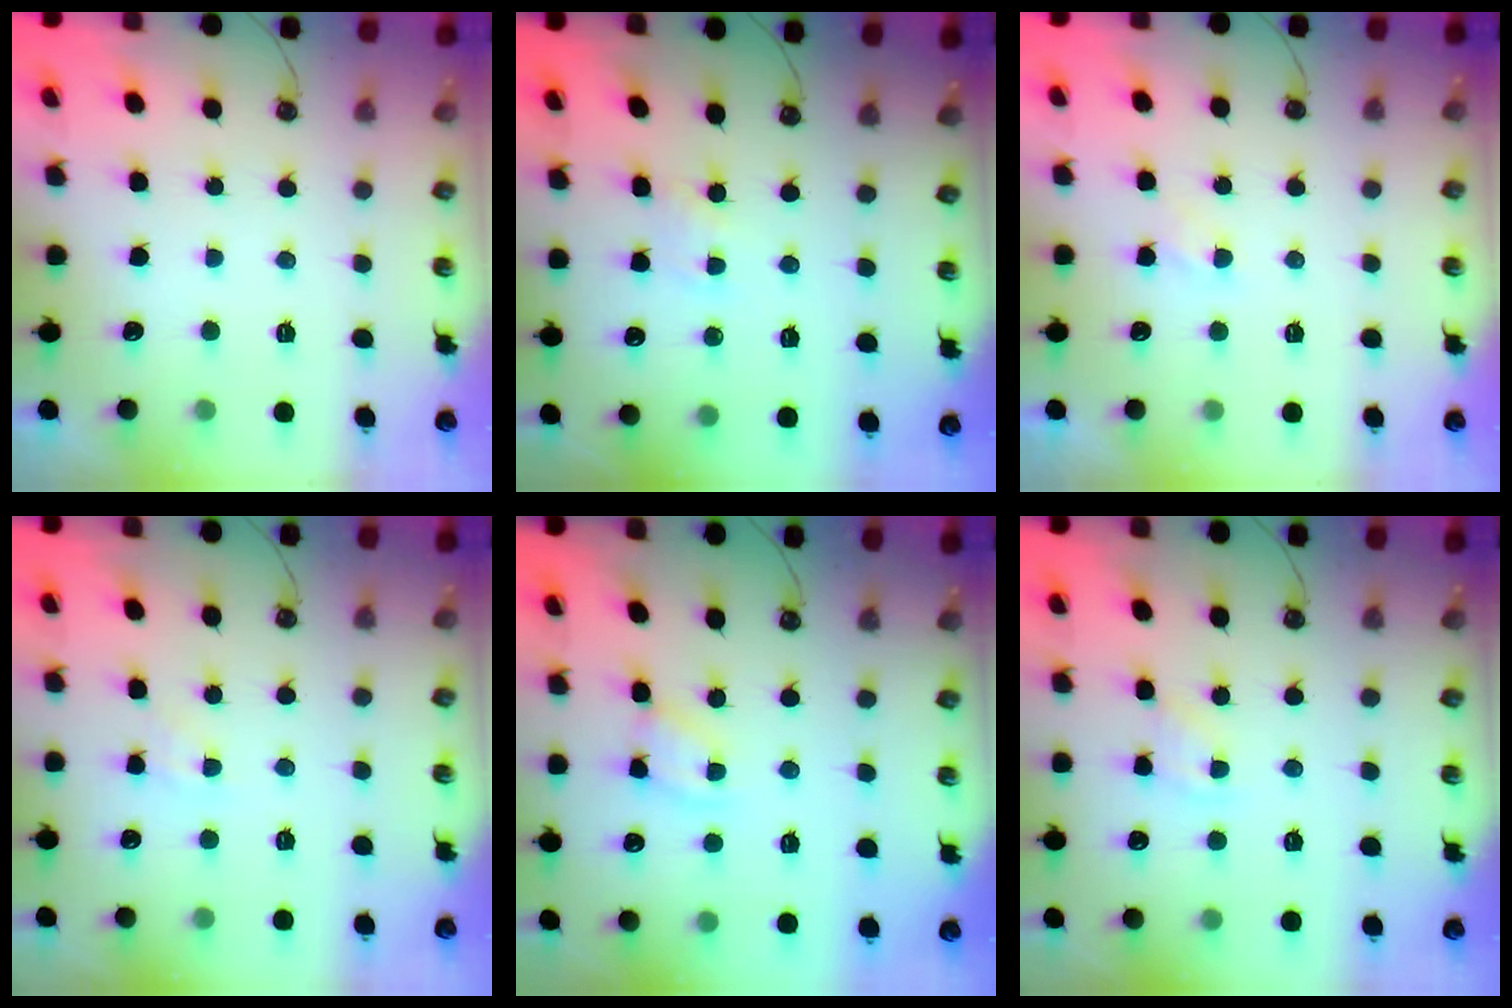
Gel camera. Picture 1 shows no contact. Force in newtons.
{"total": 1.7, "press": 1.7, "slide": 0.2}
{"total": 3.2, "press": 3.1, "slide": 0.4}
{"total": 2.4, "press": 2.4, "slide": 0.4}
{"total": 2.7, "press": 2.7, "slide": 0.4}
{"total": 3.9, "press": 3.9, "slide": 0.5}